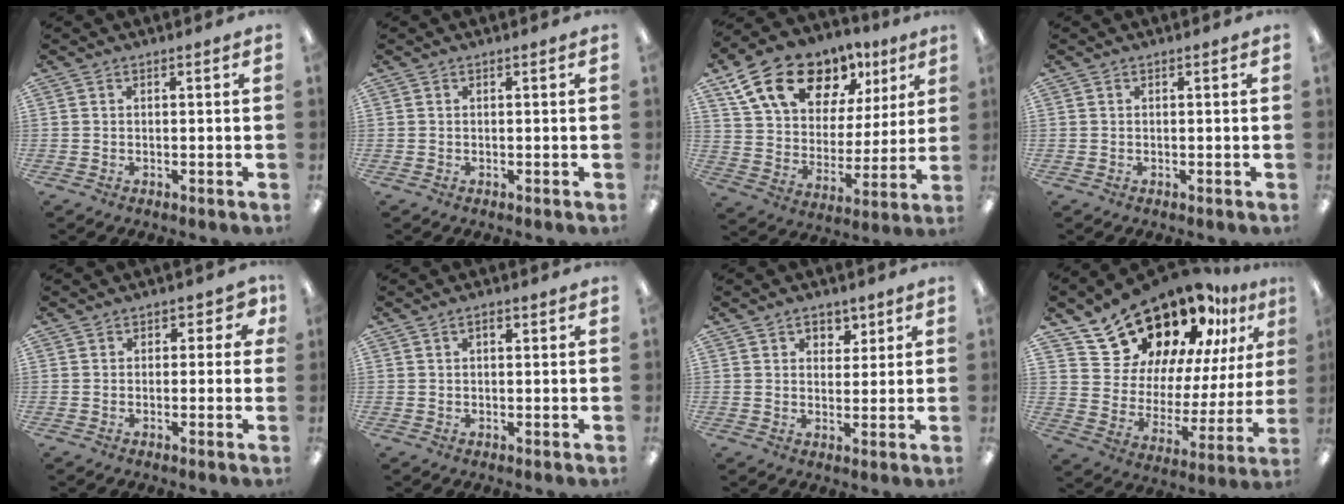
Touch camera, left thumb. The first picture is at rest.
{"total": 0.0}
{"total": 19.4, "force": [11.7, 12.0, 9.7], "torque": [-0.176, -0.050, 0.215]}
{"total": 0.0}
{"total": 3.1, "force": [0.8, 2.4, 1.8], "torque": [-0.020, 0.005, 0.010]}
{"total": 1.7, "force": [0.7, 1.0, 1.3], "torque": [-0.018, 0.003, 0.008]}
{"total": 4.3, "force": [2.5, 3.2, 1.2], "torque": [-0.002, -0.007, 0.038]}
{"total": 21.5, "force": [17.8, 9.9, 7.0], "torque": [-0.132, -0.127, 0.325]}